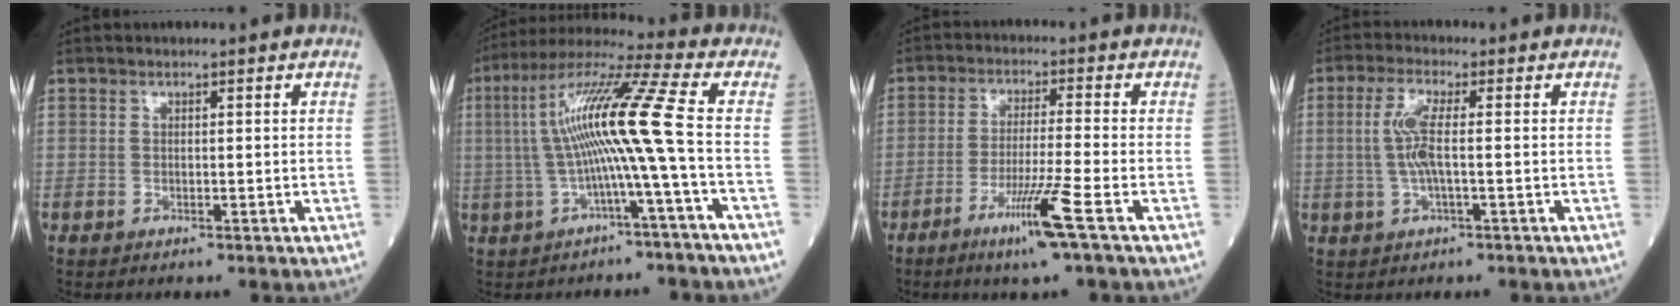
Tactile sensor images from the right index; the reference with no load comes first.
{"total": 13.0, "force": [-0.7, -1.6, 12.9], "torque": [-0.246, 0.033, -0.017]}
{"total": 7.8, "force": [-4.1, -1.4, 6.5], "torque": [-0.121, -0.021, -0.079]}
{"total": 4.8, "force": [0.2, 0.7, 4.7], "torque": [-0.105, 0.006, 0.003]}